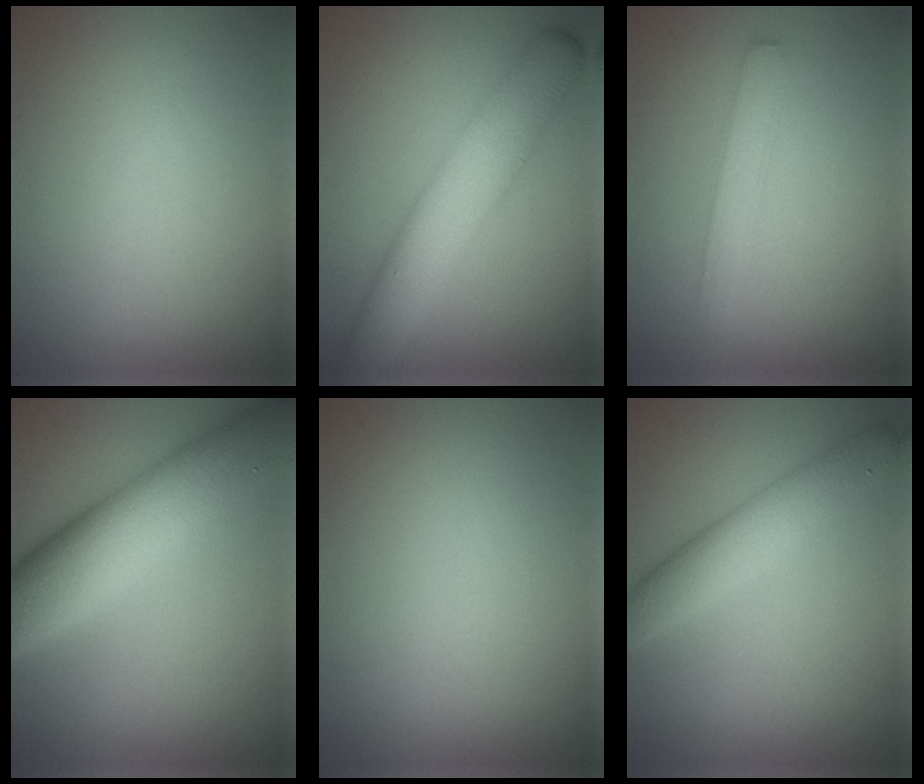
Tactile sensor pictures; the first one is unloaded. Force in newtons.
{"total": 6.7, "press": 6.7, "slide": 0.1}
{"total": 2.0, "press": 2.0, "slide": 0.0}
{"total": 10.3, "press": 10.3, "slide": 0.2}
{"total": 0.0}
{"total": 4.2, "press": 4.2, "slide": 0.2}